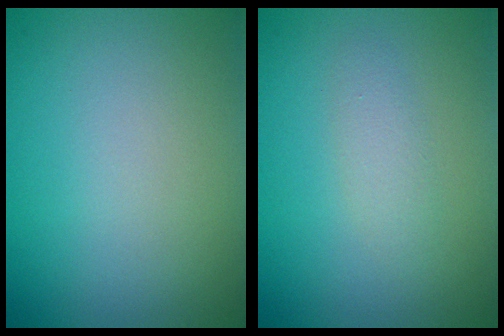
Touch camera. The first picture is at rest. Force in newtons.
{"total": 1.4, "press": 1.4, "slide": 0.1}